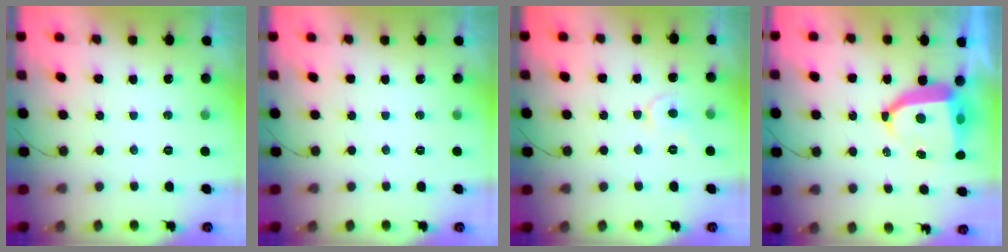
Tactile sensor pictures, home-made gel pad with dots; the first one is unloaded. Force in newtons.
{"total": 0.0}
{"total": 5.1, "press": 5.0, "slide": 0.7}
{"total": 9.6, "press": 9.6, "slide": 1.0}